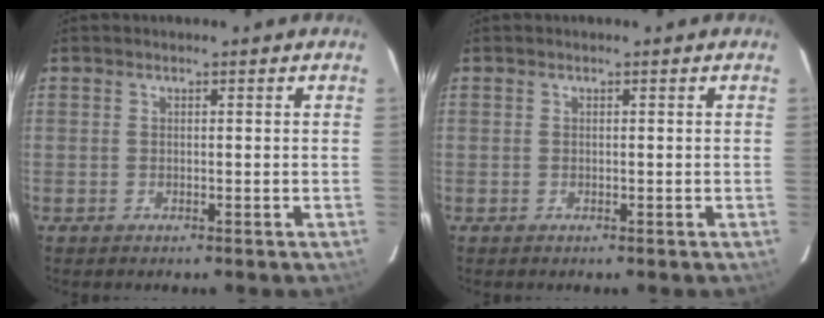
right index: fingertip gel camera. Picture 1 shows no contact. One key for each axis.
{"total": 0.0}